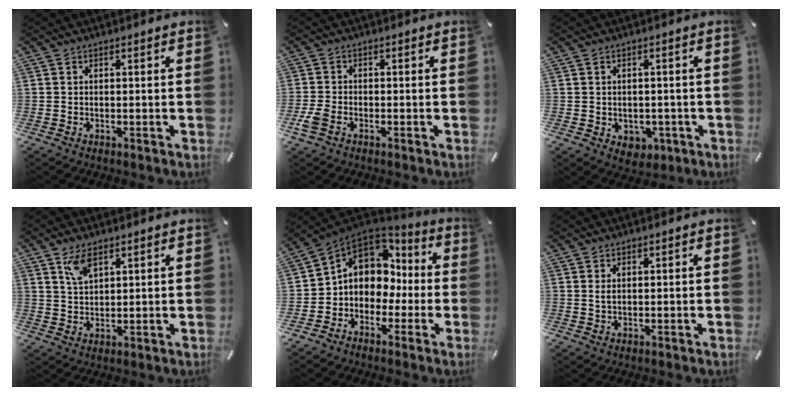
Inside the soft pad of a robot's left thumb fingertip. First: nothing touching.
{"total": 3.1, "force": [-1.5, 2.0, 1.9], "torque": [-0.051, -0.001, -0.031]}
{"total": 3.9, "force": [-0.9, 3.4, 1.7], "torque": [-0.011, 0.001, -0.015]}
{"total": 5.4, "force": [3.3, 2.6, 3.3], "torque": [-0.065, -0.004, 0.061]}
{"total": 9.0, "force": [0.9, 8.5, 3.0], "torque": [-0.075, -0.005, 0.024]}
{"total": 1.4, "force": [0.6, 0.8, 1.0], "torque": [-0.021, 0.002, 0.010]}